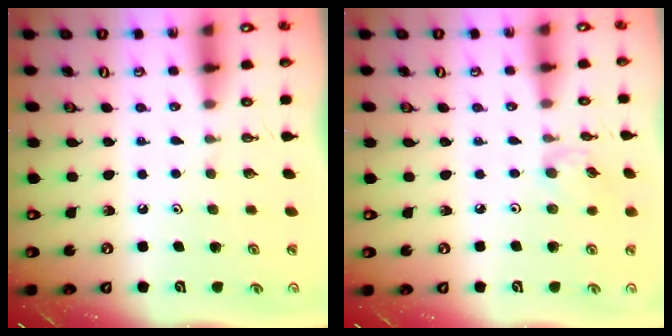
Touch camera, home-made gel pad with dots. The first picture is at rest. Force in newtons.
{"total": 2.6, "press": 2.6, "slide": 0.4}